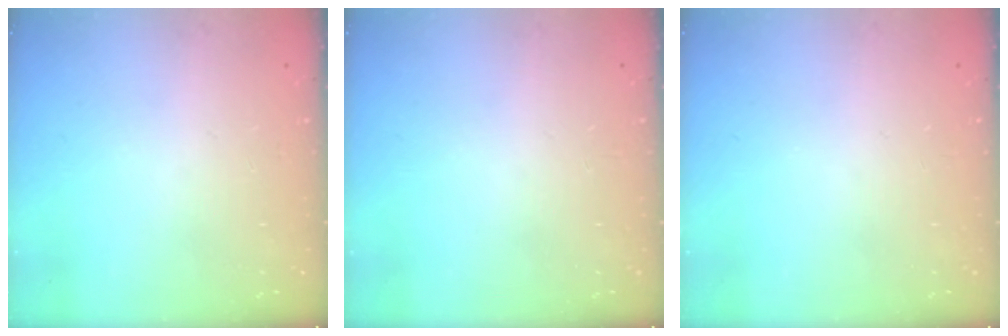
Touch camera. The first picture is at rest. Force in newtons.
{"total": 0.0}
{"total": 0.0}